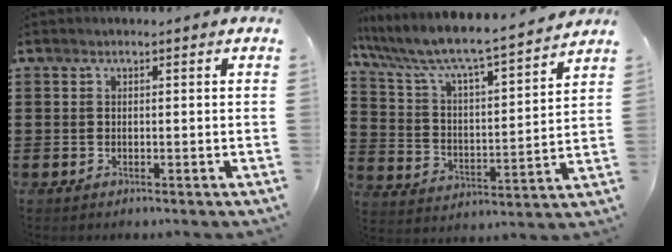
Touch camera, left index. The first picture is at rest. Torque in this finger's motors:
{"motor_torque": [1.45, -0.69, 0.34, 0.21]}